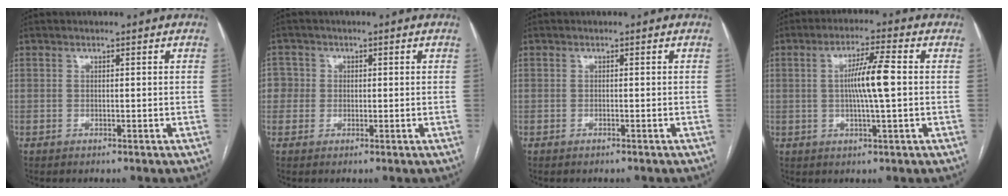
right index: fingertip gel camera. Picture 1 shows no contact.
{"total": 3.0, "force": [0.2, 3.0, -0.1], "torque": [0.019, 0.012, 0.002]}
{"total": 0.8, "force": [-0.7, 0.2, 0.3], "torque": [-0.008, -0.002, -0.009]}
{"total": 7.1, "force": [0.3, -0.1, 7.1], "torque": [-0.129, 0.001, 0.002]}